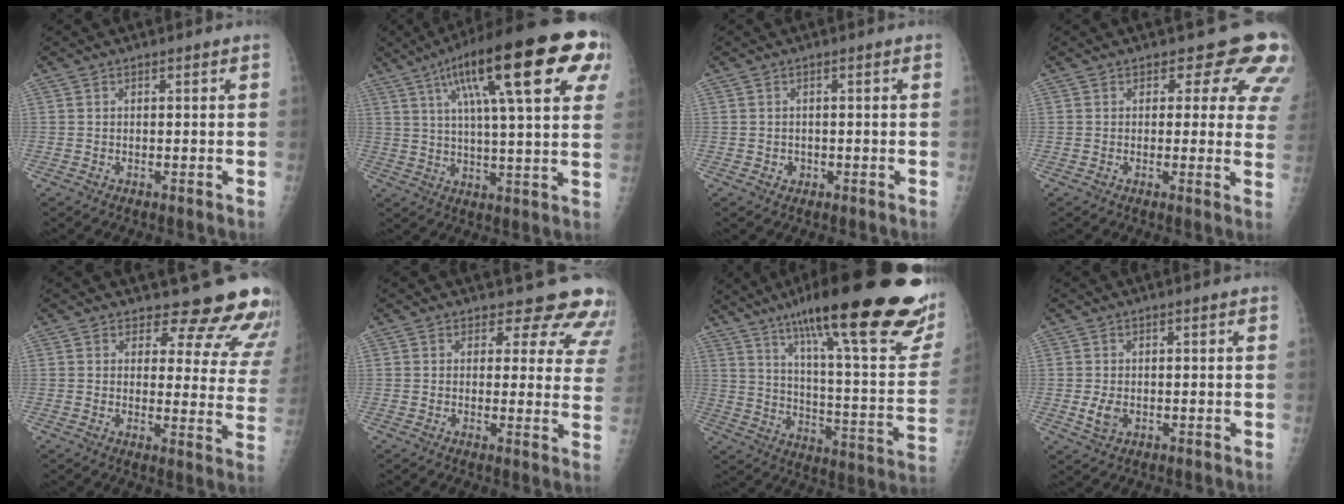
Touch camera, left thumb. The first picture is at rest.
{"total": 25.4, "force": [10.9, 6.0, 22.1], "torque": [-0.325, 0.015, 0.157]}
{"total": 1.2, "force": [-0.4, 1.1, 0.3], "torque": [0.001, 0.003, -0.003]}
{"total": 9.0, "force": [6.4, 4.8, 4.1], "torque": [0.002, -0.028, 0.045]}
{"total": 14.9, "force": [13.8, 4.7, 3.2], "torque": [0.011, -0.120, 0.139]}
{"total": 11.1, "force": [9.9, 4.8, 1.6], "torque": [0.037, -0.059, 0.080]}
{"total": 34.5, "force": [21.7, 6.8, 26.0], "torque": [-0.295, -0.054, 0.314]}
{"total": 2.9, "force": [-0.5, 1.9, 2.1], "torque": [-0.041, -0.005, -0.006]}